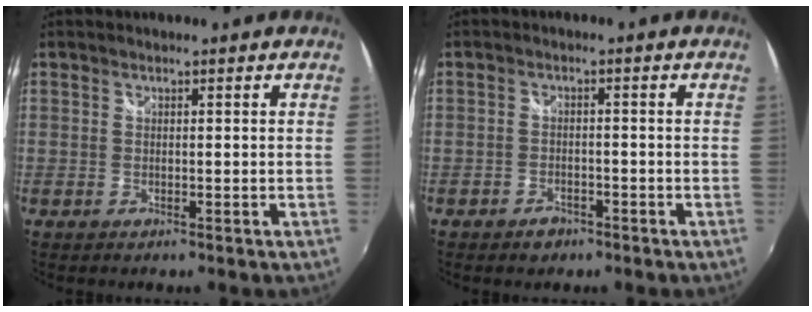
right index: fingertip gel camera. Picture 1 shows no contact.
{"total": 3.3, "force": [-2.3, 2.2, 1.0], "torque": [-0.030, 0.003, -0.036]}